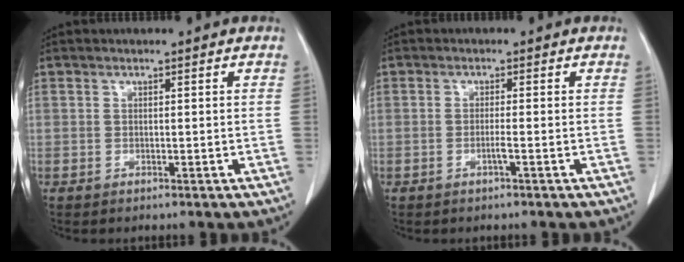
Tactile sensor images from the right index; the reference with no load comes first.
{"total": 1.2, "force": [-0.6, -0.3, 1.0], "torque": [-0.019, 0.000, -0.011]}